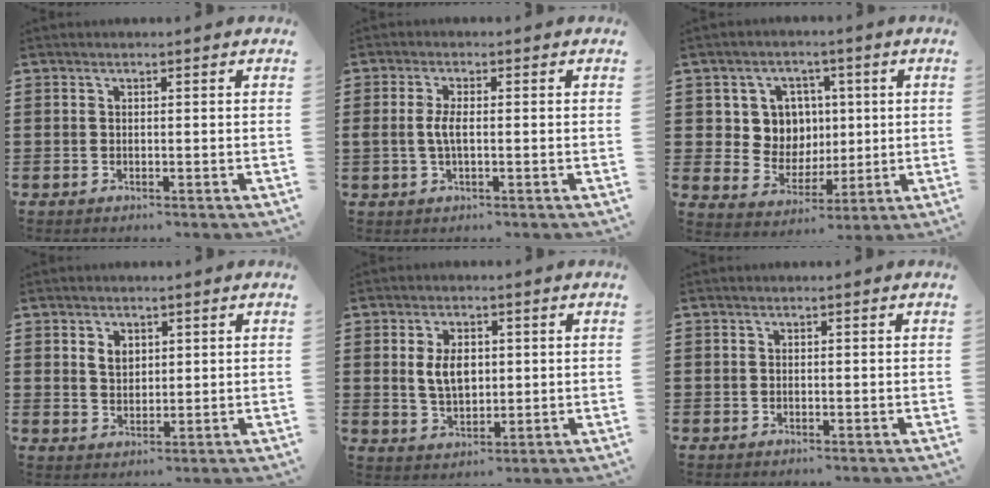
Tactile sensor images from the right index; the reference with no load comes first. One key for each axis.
{"total": 3.2, "fx": -0.2, "fy": 1.2, "fz": 3.0, "tx": -0.070, "ty": -0.002, "tz": -0.010}
{"total": 7.2, "fx": 2.0, "fy": 6.7, "fz": 2.0, "tx": -0.068, "ty": 0.009, "tz": 0.038}
{"total": 2.6, "fx": 1.1, "fy": 1.9, "fz": 1.5, "tx": -0.035, "ty": 0.006, "tz": 0.021}
{"total": 5.4, "fx": 0.7, "fy": 3.3, "fz": 4.2, "tx": -0.088, "ty": 0.005, "tz": 0.007}
{"total": 0.5, "fx": -0.1, "fy": 0.5, "fz": 0.1, "tx": -0.002, "ty": 0.003, "tz": -0.003}